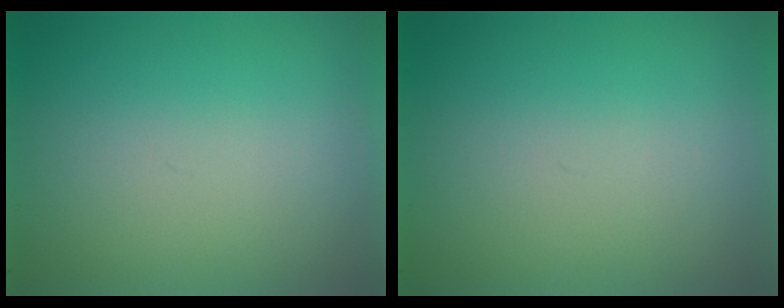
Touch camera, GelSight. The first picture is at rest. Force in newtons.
{"total": 0.0}